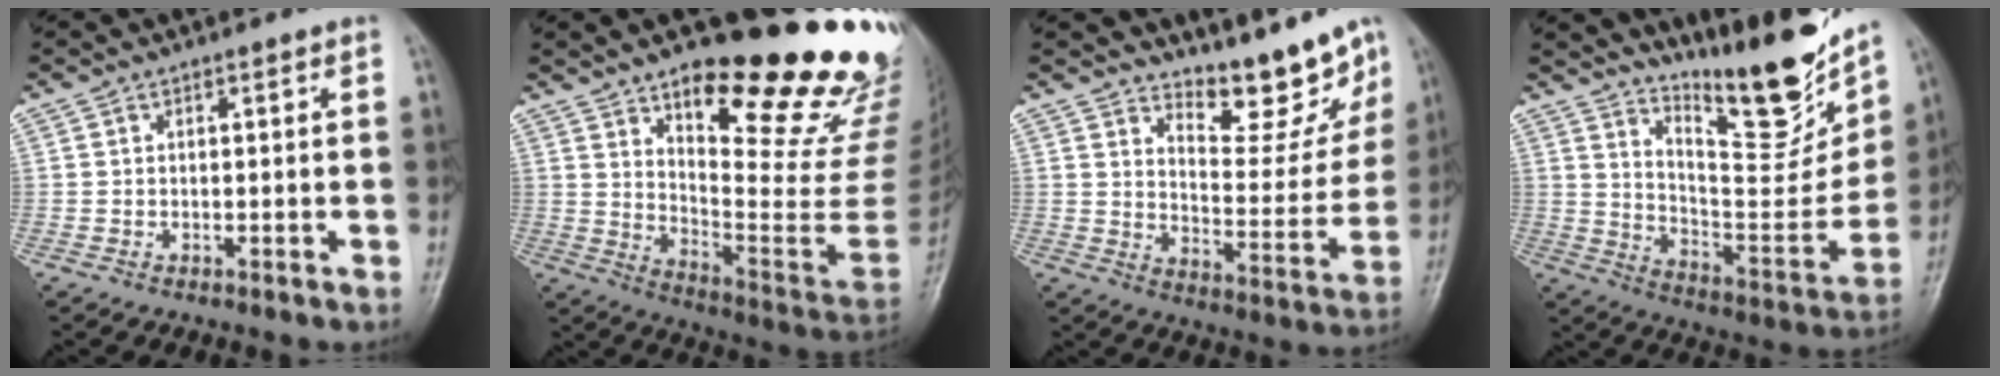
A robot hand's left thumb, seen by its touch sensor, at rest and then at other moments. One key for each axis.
{"total": 27.4, "fx": 17.5, "fy": 7.3, "fz": 19.8, "tx": -0.233, "ty": -0.111, "tz": 0.261}
{"total": 12.0, "fx": 10.5, "fy": 3.4, "fz": 4.7, "tx": -0.035, "ty": -0.082, "tz": 0.164}
{"total": 20.1, "fx": 15.4, "fy": 5.1, "fz": 12.0, "tx": -0.133, "ty": -0.114, "tz": 0.251}